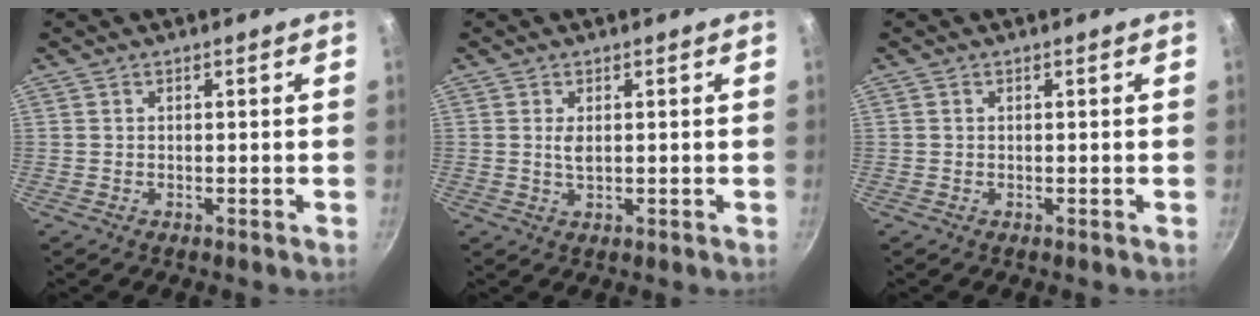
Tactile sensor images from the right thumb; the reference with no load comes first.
{"total": 2.0, "force": [0.4, 1.0, 1.7], "torque": [-0.031, -0.004, 0.009]}
{"total": 0.0}